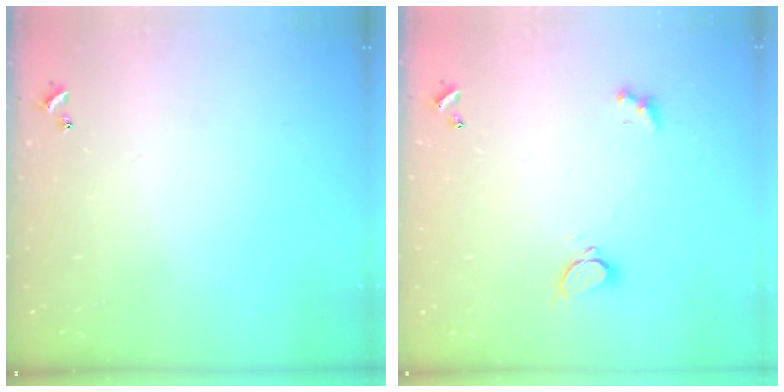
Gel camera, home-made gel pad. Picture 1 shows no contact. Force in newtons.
{"total": 2.3, "press": 2.2, "slide": 0.7}